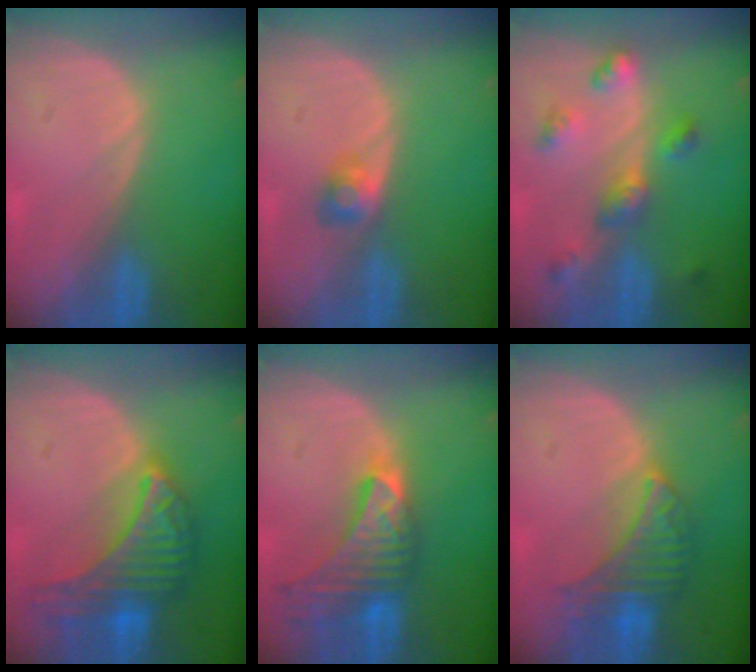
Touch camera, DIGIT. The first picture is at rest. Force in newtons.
{"total": 2.5, "press": 2.3, "slide": 0.9}
{"total": 6.4, "press": 5.7, "slide": 2.8}
{"total": 9.8, "press": 9.8, "slide": 0.6}
{"total": 9.4, "press": 8.4, "slide": 4.3}
{"total": 6.7, "press": 6.6, "slide": 0.8}